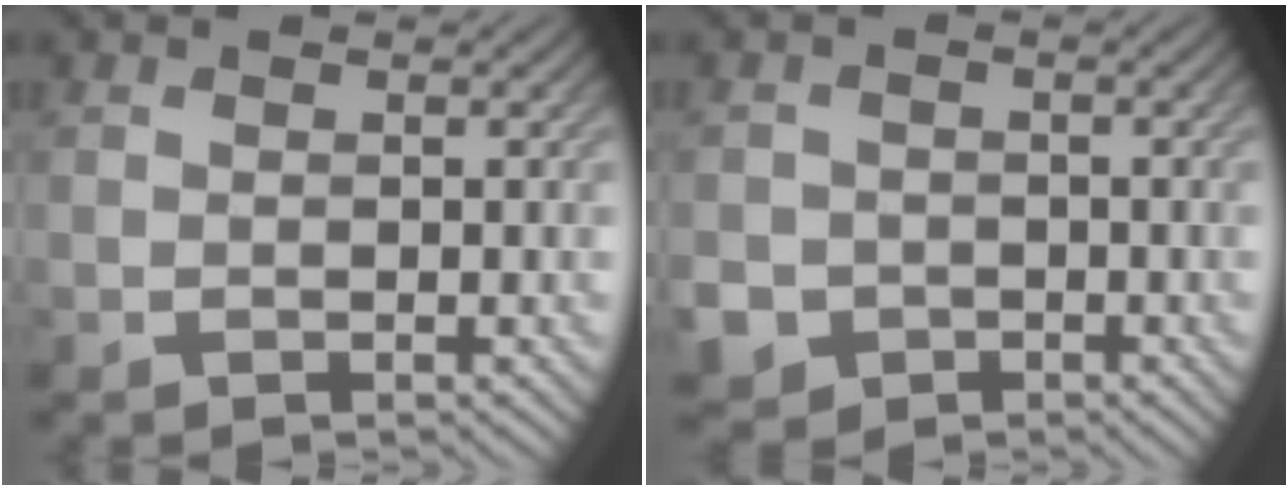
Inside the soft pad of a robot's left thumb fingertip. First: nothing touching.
{"total": 5.1, "force": [-2.3, 4.4, 1.2], "torque": [-0.032, -0.018, -0.050]}